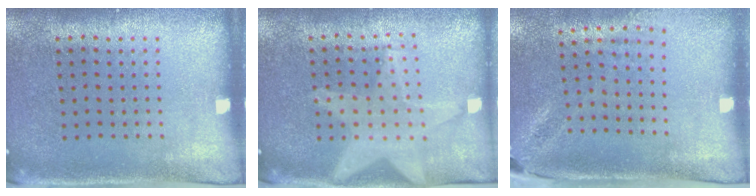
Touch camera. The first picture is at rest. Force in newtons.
{"total": 1.3, "press": 1.3, "slide": 0.5}
{"total": 2.0, "press": 1.6, "slide": 1.2}